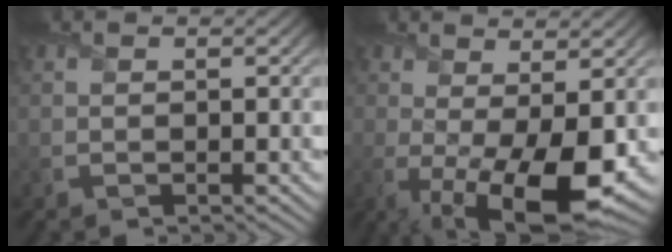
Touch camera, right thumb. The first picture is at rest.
{"total": 10.8, "force": [-1.9, 4.2, 9.7], "torque": [-0.168, -0.018, -0.012]}